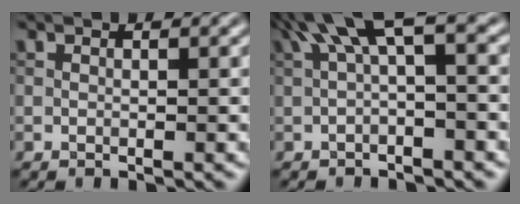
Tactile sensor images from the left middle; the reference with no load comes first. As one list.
[{"total": 5.1, "force": [1.7, 1.2, 4.7], "torque": [-0.077, 0.019, 0.021]}]